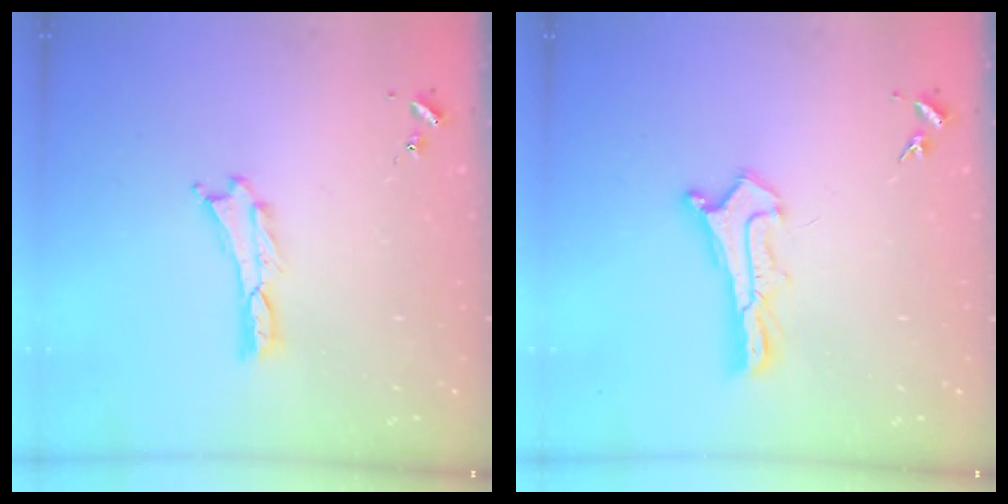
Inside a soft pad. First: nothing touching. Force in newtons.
{"total": 1.1, "press": 1.1, "slide": 0.1}